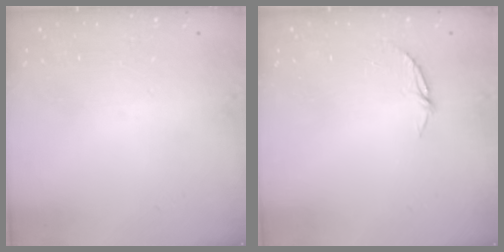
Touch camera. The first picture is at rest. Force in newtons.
{"total": 4.2, "press": 4.2, "slide": 0.5}